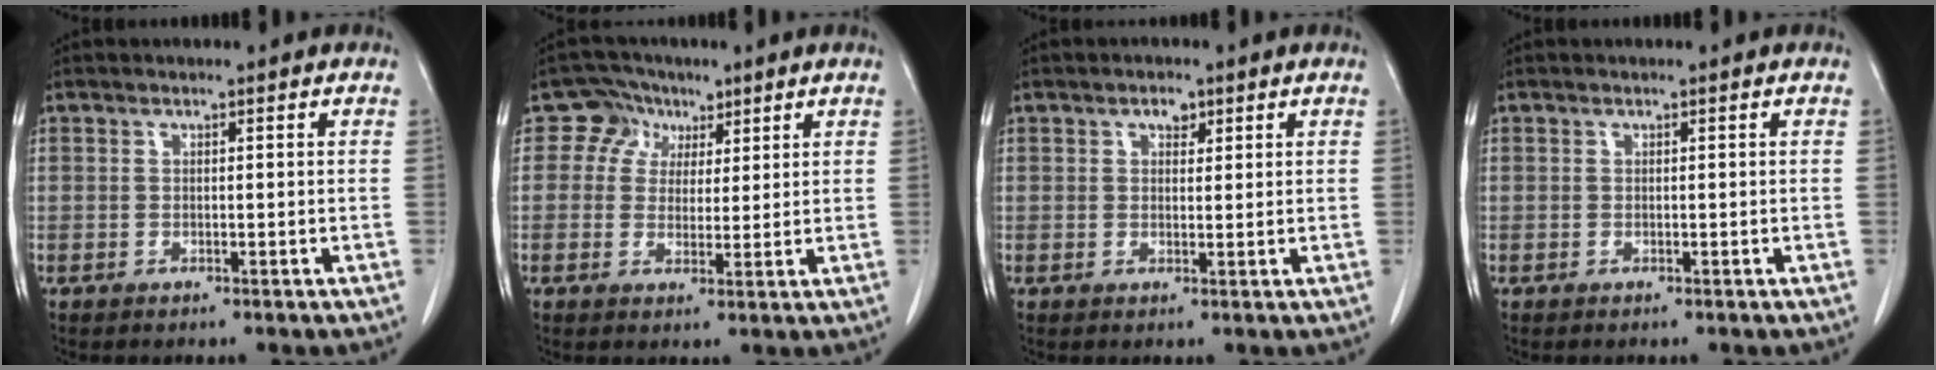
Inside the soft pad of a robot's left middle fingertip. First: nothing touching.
{"total": 5.1, "force": [2.4, 4.5, 0.6], "torque": [-0.004, 0.016, 0.040]}
{"total": 1.9, "force": [1.1, 1.1, 1.1], "torque": [-0.018, 0.001, 0.017]}
{"total": 0.0}